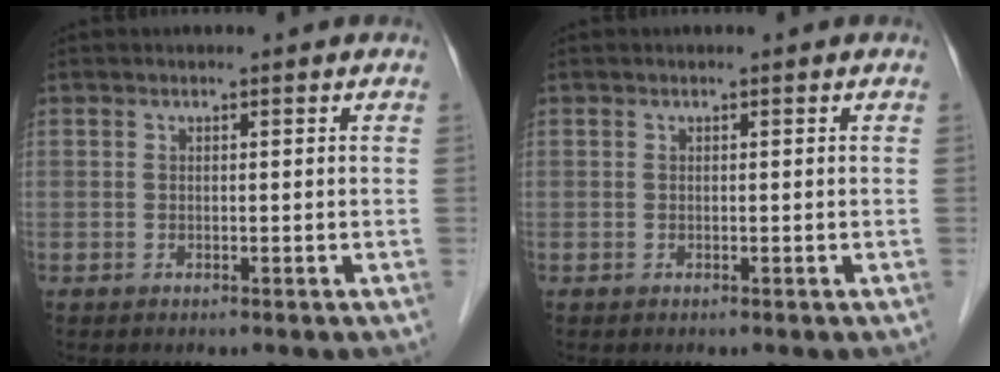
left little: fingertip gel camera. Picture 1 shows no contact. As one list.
[{"total": 0.0}]